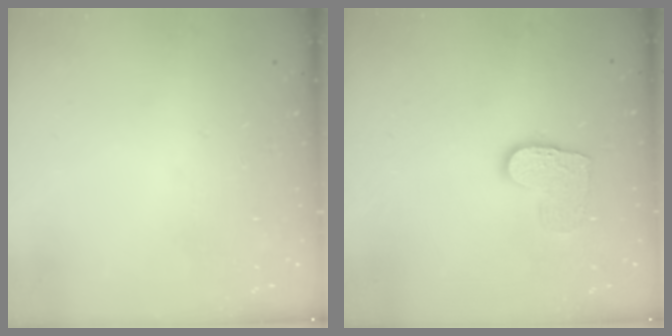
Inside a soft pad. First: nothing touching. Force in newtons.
{"total": 9.1, "press": 9.1, "slide": 0.2}